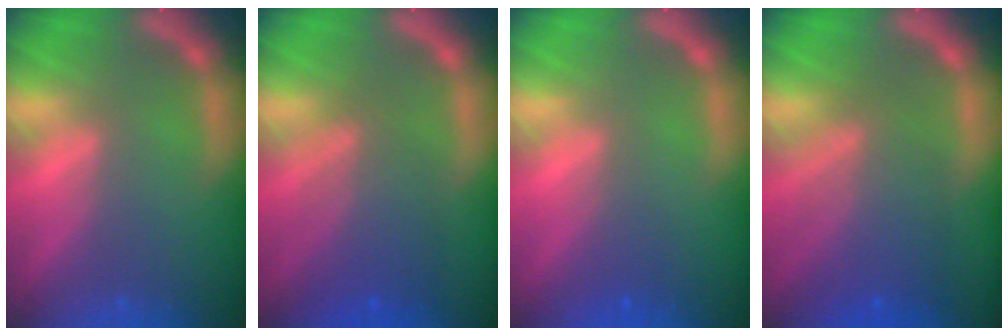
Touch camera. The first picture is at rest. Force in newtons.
{"total": 5.5}
{"total": 1.5}
{"total": 7.0}